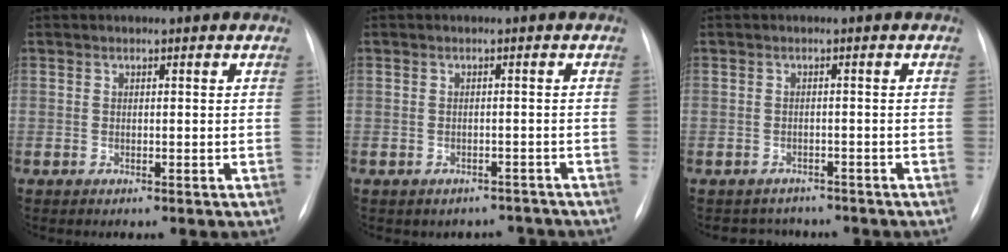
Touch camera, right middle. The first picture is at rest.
{"total": 4.6, "force": [-3.9, 2.4, -0.4], "torque": [0.013, 0.022, -0.045]}
{"total": 3.7, "force": [-3.2, 1.8, -0.4], "torque": [0.003, 0.008, -0.046]}